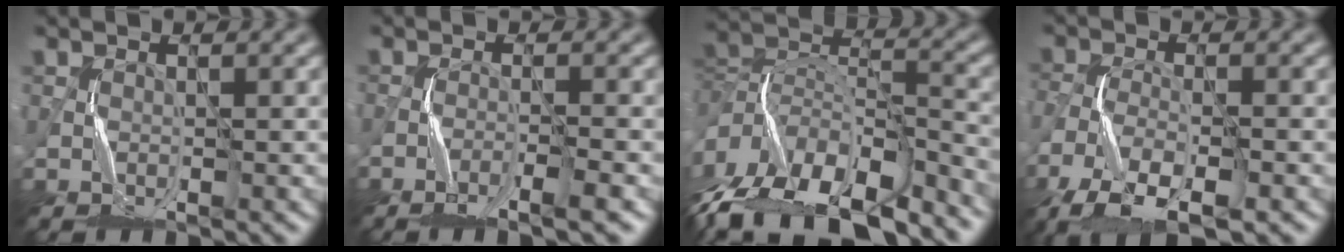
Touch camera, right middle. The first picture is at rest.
{"total": 3.5, "force": [-2.3, 0.3, 2.6], "torque": [-0.037, 0.001, -0.048]}
{"total": 15.2, "force": [-9.3, 6.8, 10.0], "torque": [-0.216, -0.008, -0.147]}
{"total": 8.3, "force": [-5.7, 3.0, 5.3], "torque": [-0.101, -0.026, -0.101]}